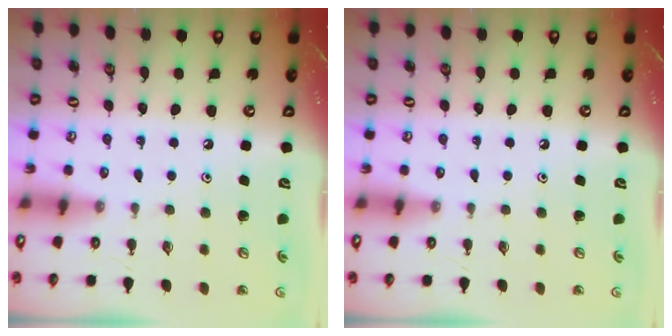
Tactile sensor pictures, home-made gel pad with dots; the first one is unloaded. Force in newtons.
{"total": 0.0}